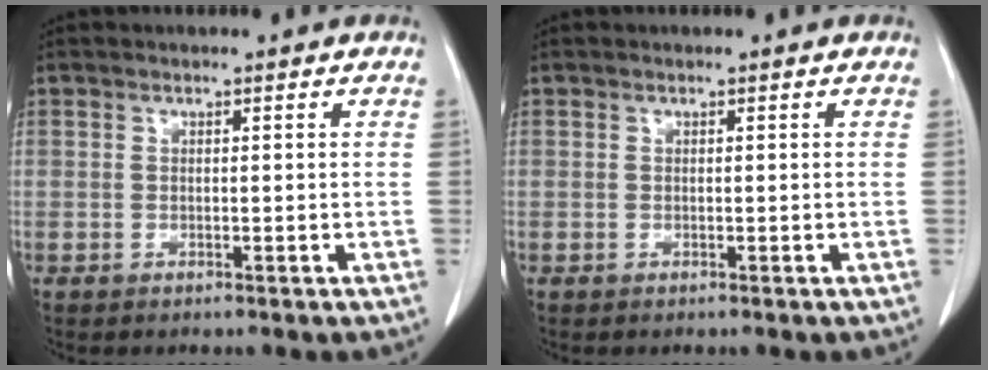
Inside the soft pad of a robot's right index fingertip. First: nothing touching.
{"total": 0.0}